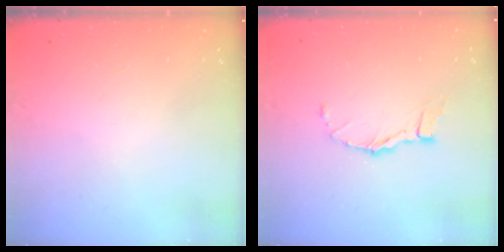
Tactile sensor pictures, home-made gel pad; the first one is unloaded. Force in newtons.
{"total": 4.5, "press": 4.5, "slide": 0.0}